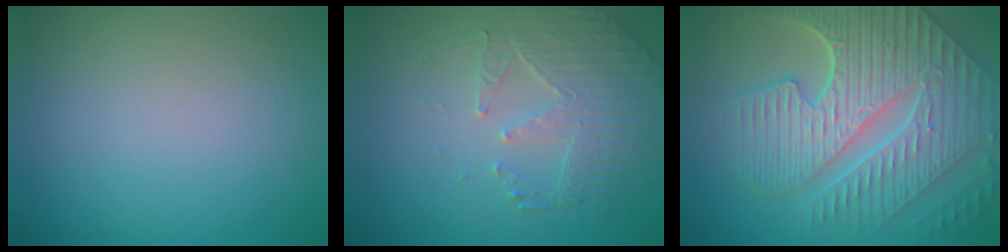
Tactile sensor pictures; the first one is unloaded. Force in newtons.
{"total": 2.5, "press": 2.2, "slide": 1.2}
{"total": 10.6, "press": 7.3, "slide": 7.7}